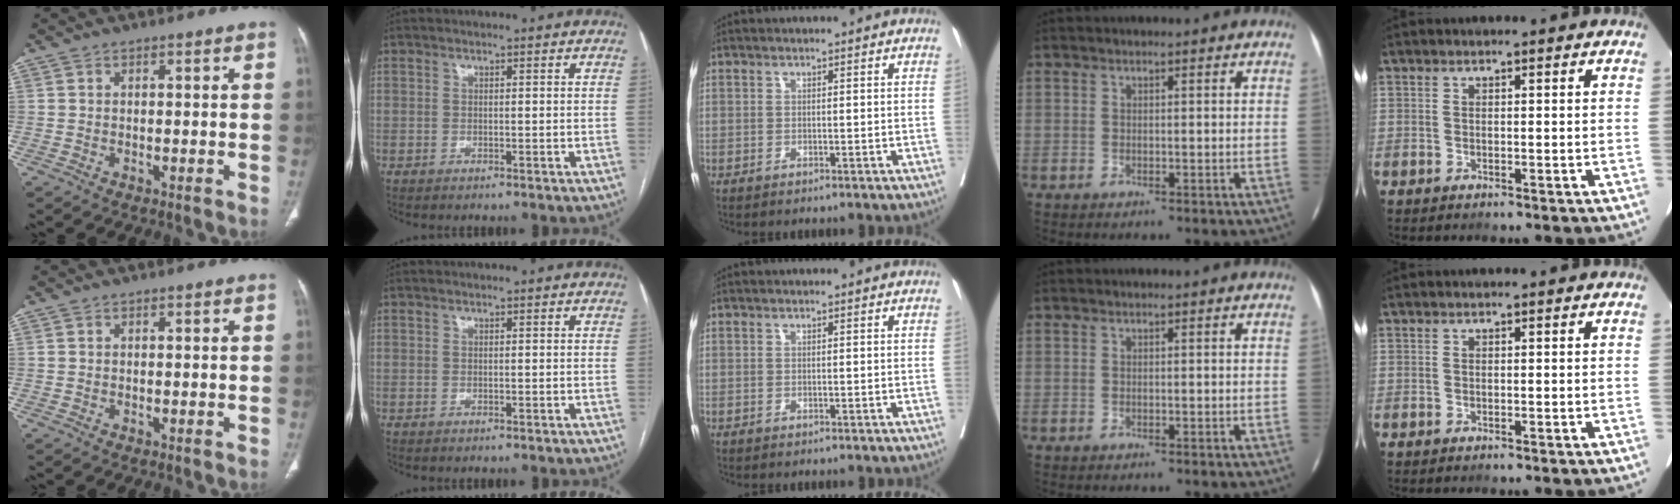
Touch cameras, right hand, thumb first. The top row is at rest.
{}